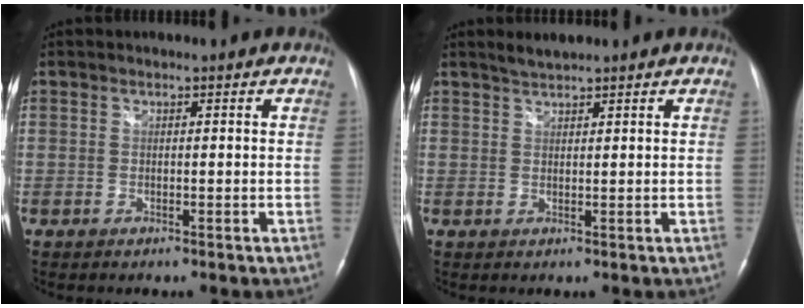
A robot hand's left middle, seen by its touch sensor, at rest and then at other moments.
{"total": 1.9, "force": [1.8, 0.0, 0.6], "torque": [-0.016, 0.003, 0.038]}